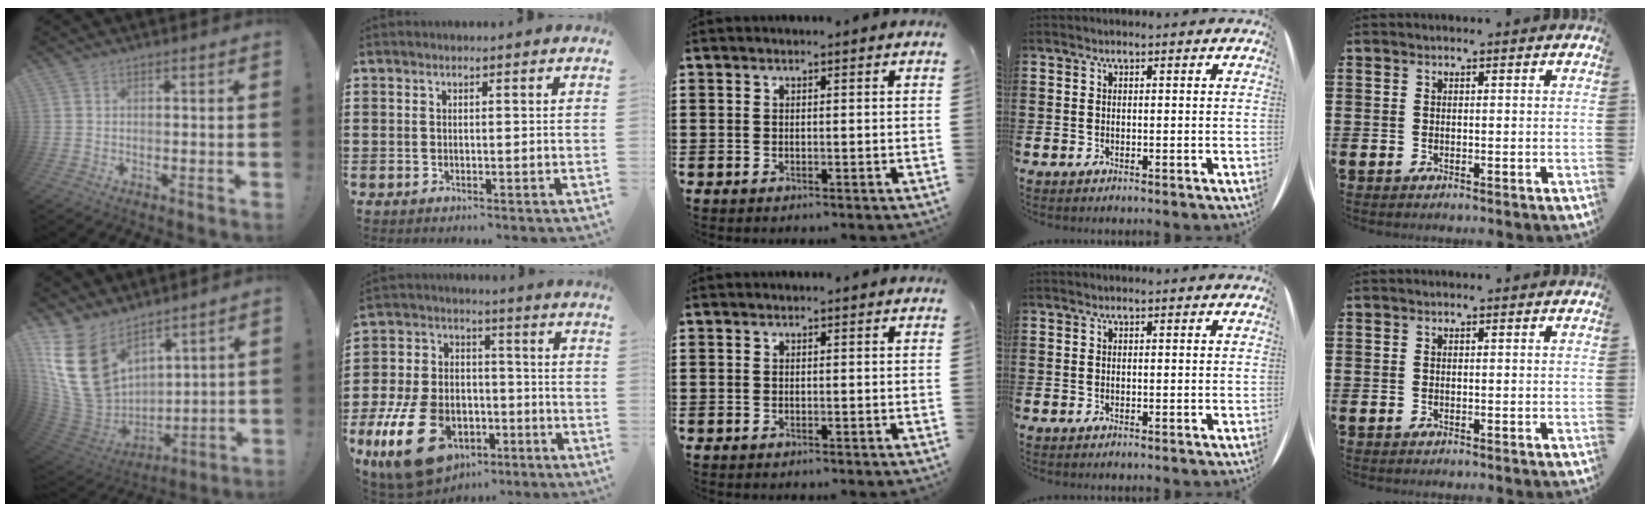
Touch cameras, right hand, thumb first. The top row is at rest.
{"thumb": {"total": 18.7, "force": [9.6, 12.4, 10.3], "torque": [-0.207, -0.057, 0.196]}, "index": {"total": 15.5, "force": [-6.5, 10.3, 9.6], "torque": [-0.213, 0.032, -0.114]}}